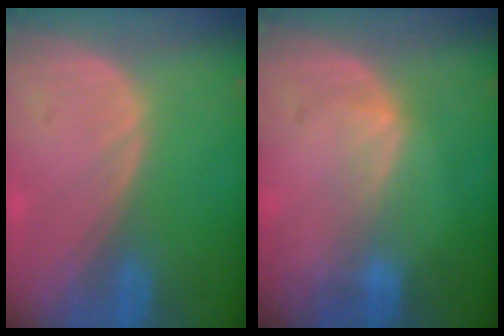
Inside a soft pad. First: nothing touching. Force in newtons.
{"total": 2.4, "press": 2.4, "slide": 0.4}